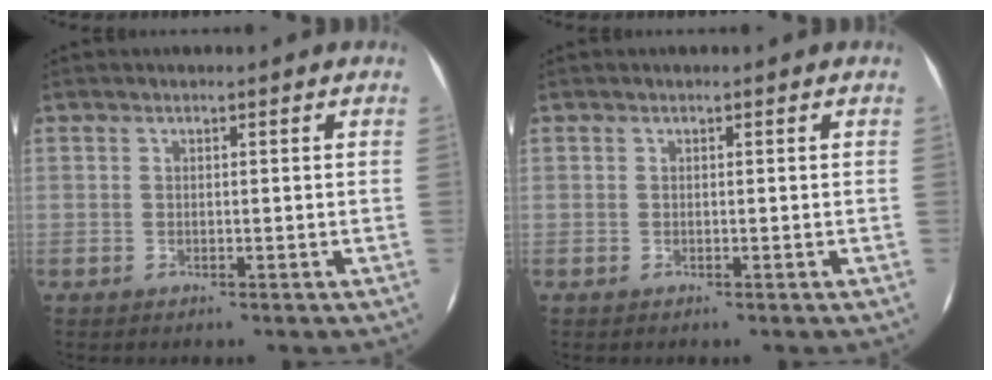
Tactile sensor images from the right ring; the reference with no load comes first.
{"total": 0.0}